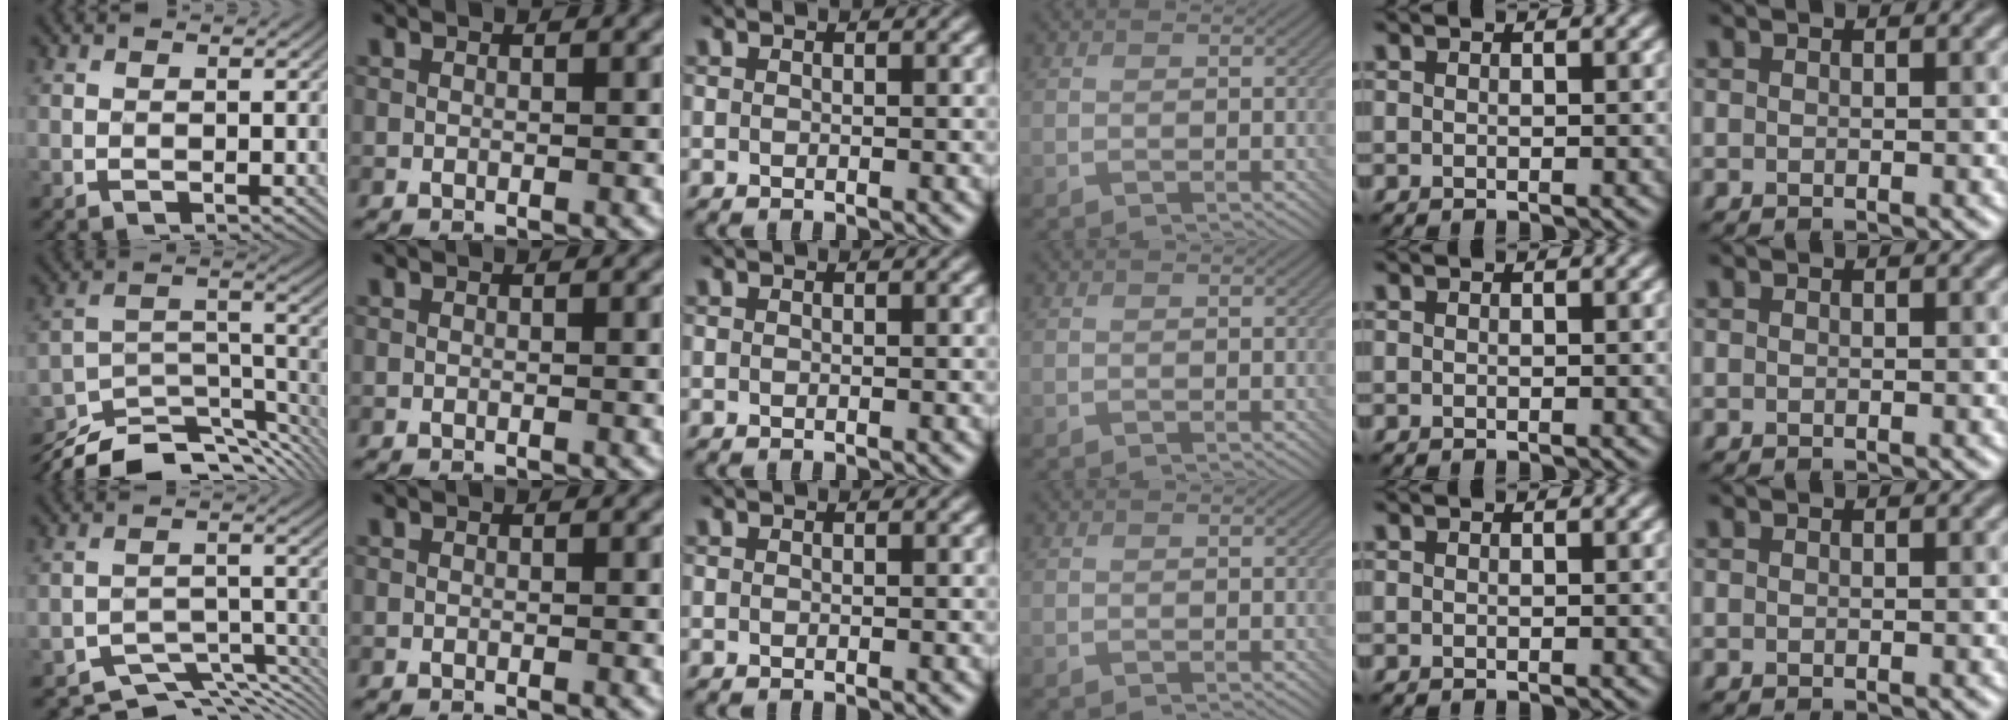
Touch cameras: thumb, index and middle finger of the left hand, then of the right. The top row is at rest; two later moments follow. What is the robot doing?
{"motion": "insert", "object": "bottle cap"}